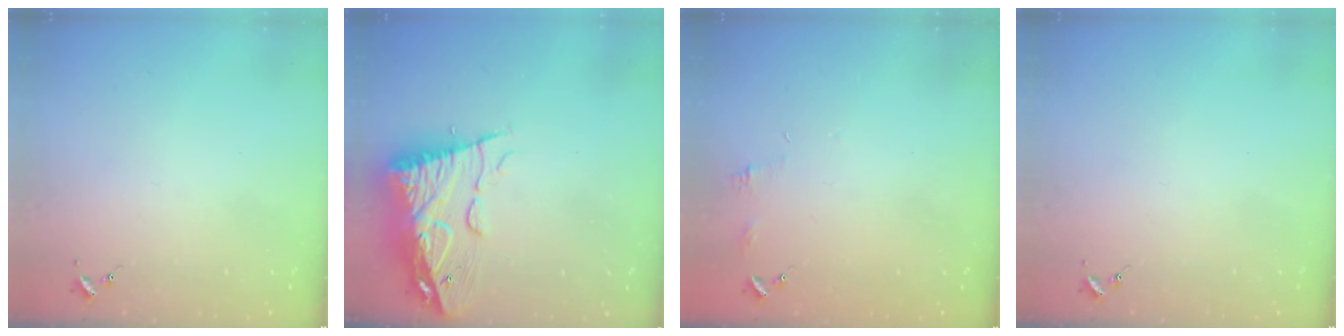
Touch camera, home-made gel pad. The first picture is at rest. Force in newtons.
{"total": 14.9, "press": 14.8, "slide": 1.2}
{"total": 4.5, "press": 4.5, "slide": 0.5}
{"total": 0.0}